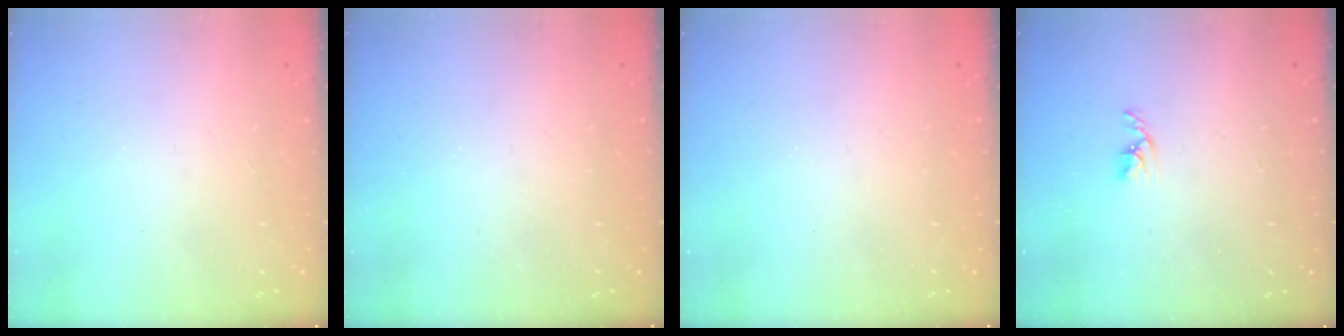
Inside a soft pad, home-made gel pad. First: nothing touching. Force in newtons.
{"total": 0.0}
{"total": 0.0}
{"total": 3.3, "press": 3.3, "slide": 0.5}